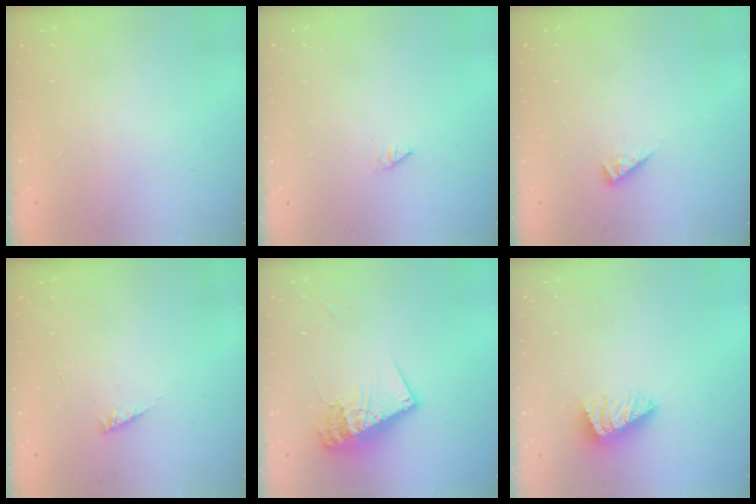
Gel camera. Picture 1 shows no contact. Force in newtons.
{"total": 0.0}
{"total": 2.9, "press": 2.9, "slide": 0.5}
{"total": 2.8, "press": 2.7, "slide": 0.4}
{"total": 13.5, "press": 13.4, "slide": 1.6}
{"total": 2.1, "press": 2.1, "slide": 0.5}